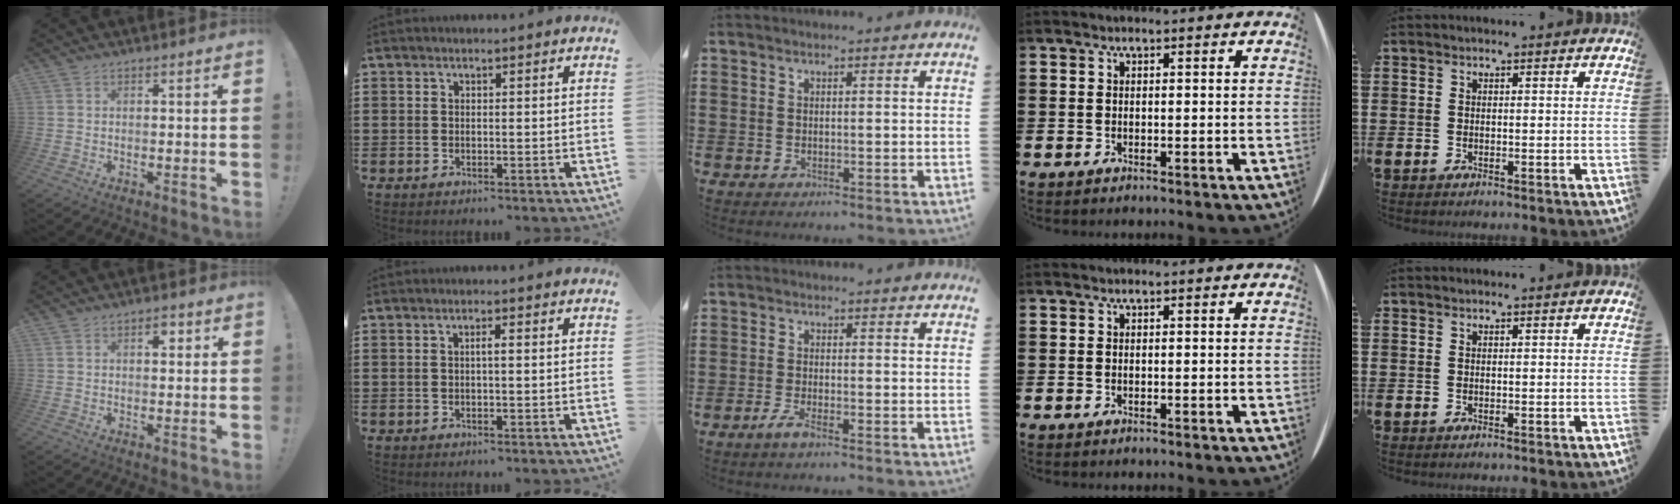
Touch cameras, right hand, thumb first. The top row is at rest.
{"thumb": {"total": 2.3, "force": [0.9, 1.4, 1.7], "torque": [-0.012, -0.002, 0.009]}, "index": {"total": 1.2, "force": [-0.1, 0.1, 1.2], "torque": [-0.023, 0.000, -0.003]}, "middle": {"total": 2.3, "force": [-1.5, 0.1, 1.8], "torque": [-0.037, -0.005, -0.030]}}